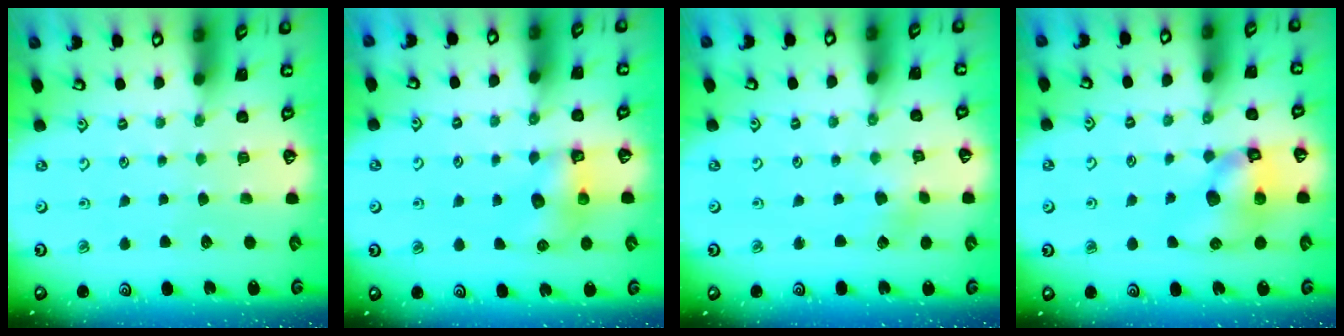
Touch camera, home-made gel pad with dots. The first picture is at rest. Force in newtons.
{"total": 6.6, "press": 6.6, "slide": 0.3}
{"total": 2.4, "press": 2.4, "slide": 0.3}
{"total": 10.3, "press": 10.2, "slide": 1.4}